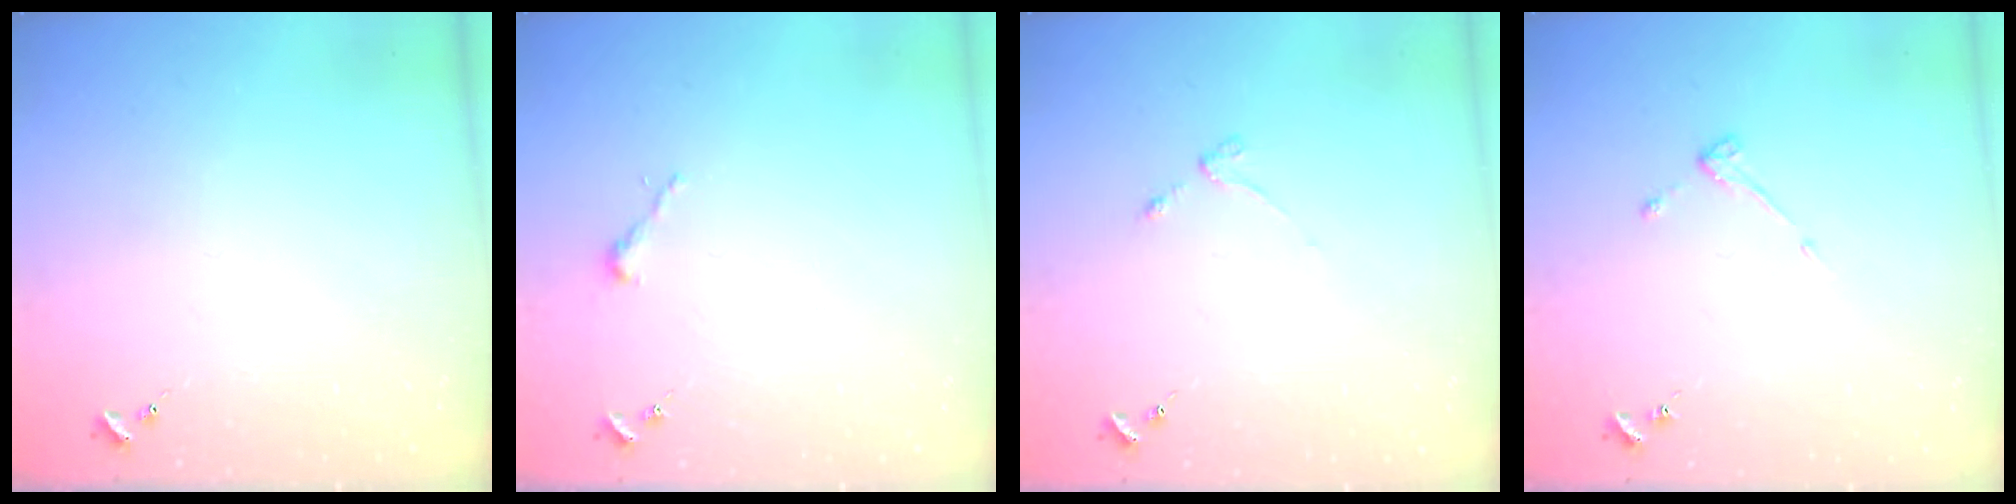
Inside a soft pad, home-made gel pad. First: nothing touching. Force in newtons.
{"total": 2.5, "press": 2.5, "slide": 0.2}
{"total": 3.0, "press": 2.9, "slide": 0.5}
{"total": 3.0, "press": 3.0, "slide": 0.6}